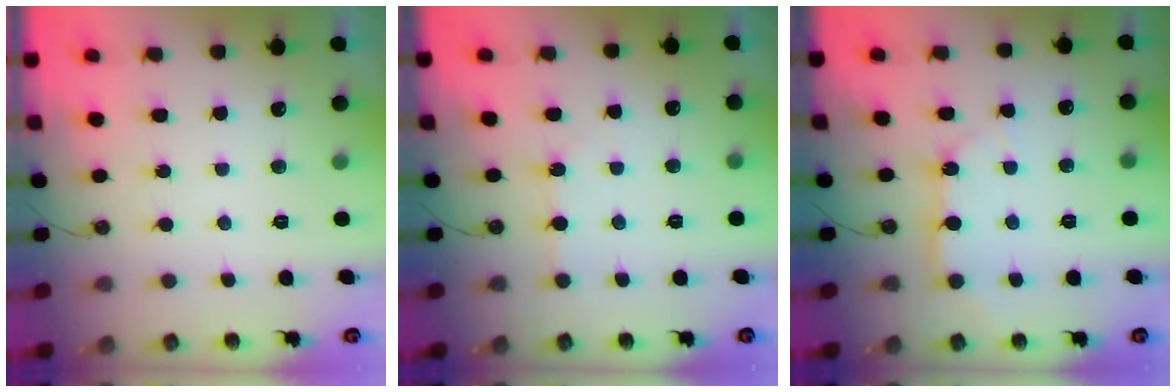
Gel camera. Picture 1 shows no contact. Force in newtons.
{"total": 1.8, "press": 1.8, "slide": 0.4}
{"total": 4.2, "press": 4.2, "slide": 0.5}